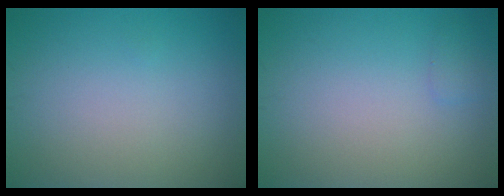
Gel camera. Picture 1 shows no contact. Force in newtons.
{"total": 0.7, "press": 0.7, "slide": 0.0}